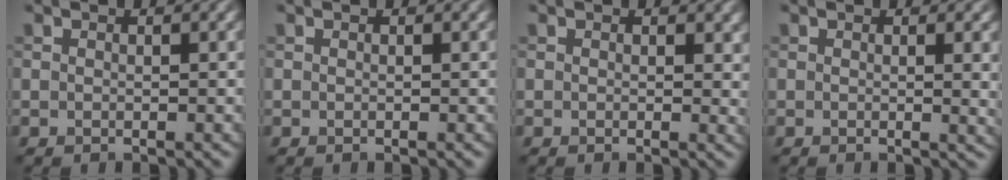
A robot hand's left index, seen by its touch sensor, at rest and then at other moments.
{"total": 0.0}
{"total": 1.9, "force": [0.6, 1.2, 1.3], "torque": [-0.014, -0.002, 0.006]}
{"total": 2.6, "force": [0.4, 0.8, 2.5], "torque": [-0.022, 0.000, 0.006]}